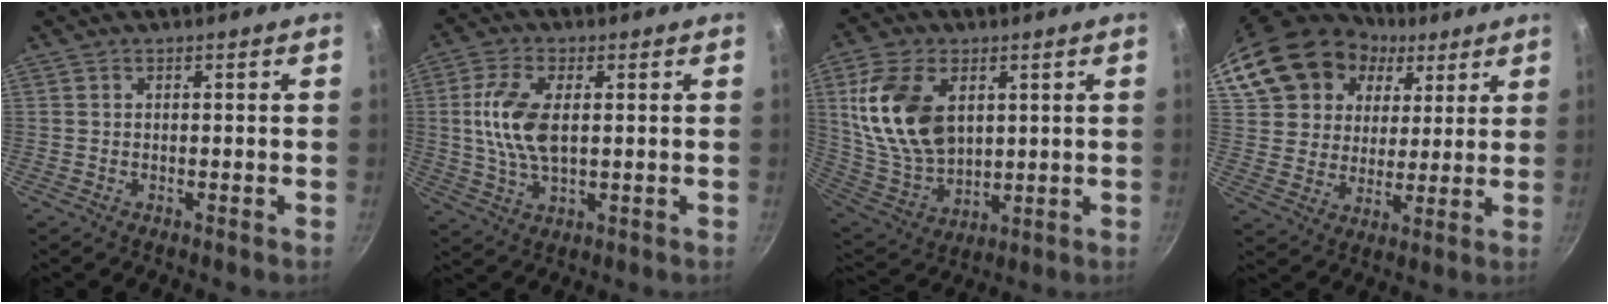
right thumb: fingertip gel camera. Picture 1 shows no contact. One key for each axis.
{"total": 10.1, "fx": 1.2, "fy": 5.1, "fz": 8.7, "tx": -0.173, "ty": 0.002, "tz": 0.022}
{"total": 17.6, "fx": 4.4, "fy": 11.4, "fz": 12.6, "tx": -0.221, "ty": -0.018, "tz": 0.101}
{"total": 21.0, "fx": 9.9, "fy": 16.0, "fz": 9.3, "tx": -0.169, "ty": 0.015, "tz": 0.180}